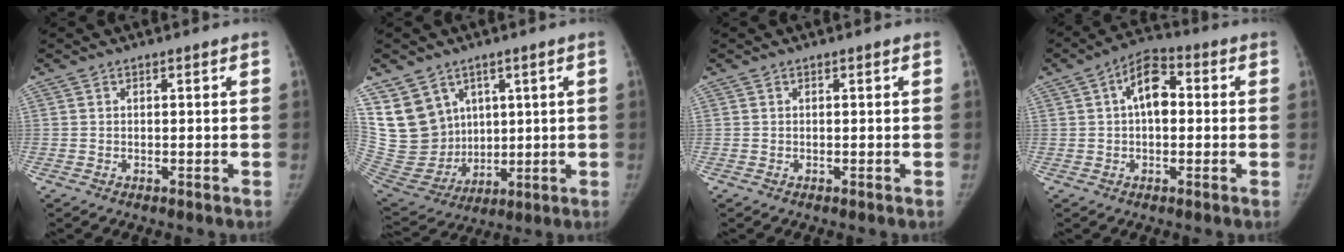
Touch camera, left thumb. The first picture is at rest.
{"total": 14.9, "force": [6.8, 12.0, 5.5], "torque": [-0.085, -0.017, 0.160]}
{"total": 0.0}
{"total": 7.9, "force": [0.9, 4.8, 6.2], "torque": [-0.086, 0.020, 0.001]}